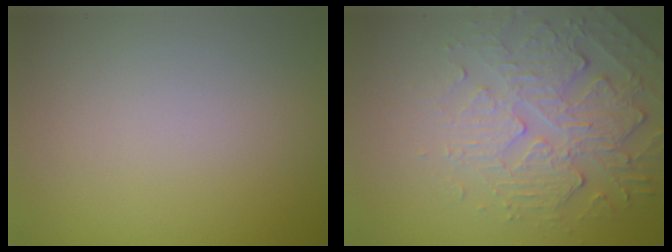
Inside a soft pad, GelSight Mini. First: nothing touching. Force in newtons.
{"total": 4.8, "press": 3.7, "slide": 3.1}